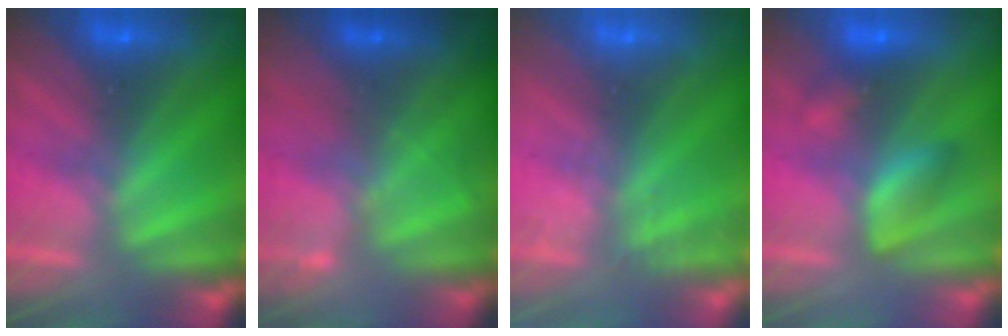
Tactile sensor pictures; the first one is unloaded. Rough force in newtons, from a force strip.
{"total": 2.0}
{"total": 2.5}
{"total": 2.5}